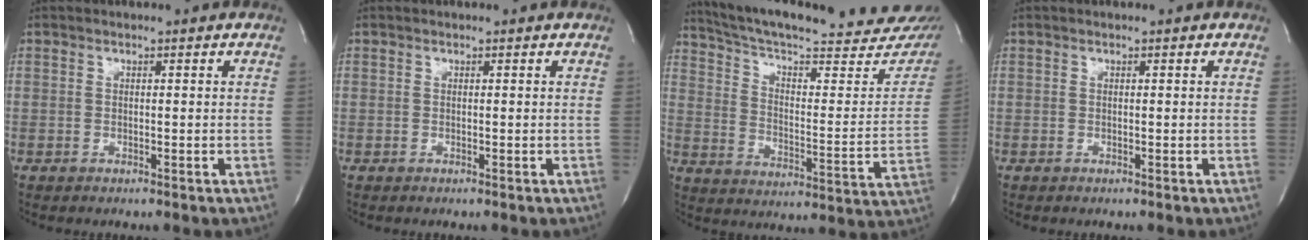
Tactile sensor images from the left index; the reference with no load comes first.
{"total": 0.0}
{"total": 28.6, "force": [25.7, 3.9, 11.9], "torque": [-0.191, -0.076, 0.335]}
{"total": 0.0}